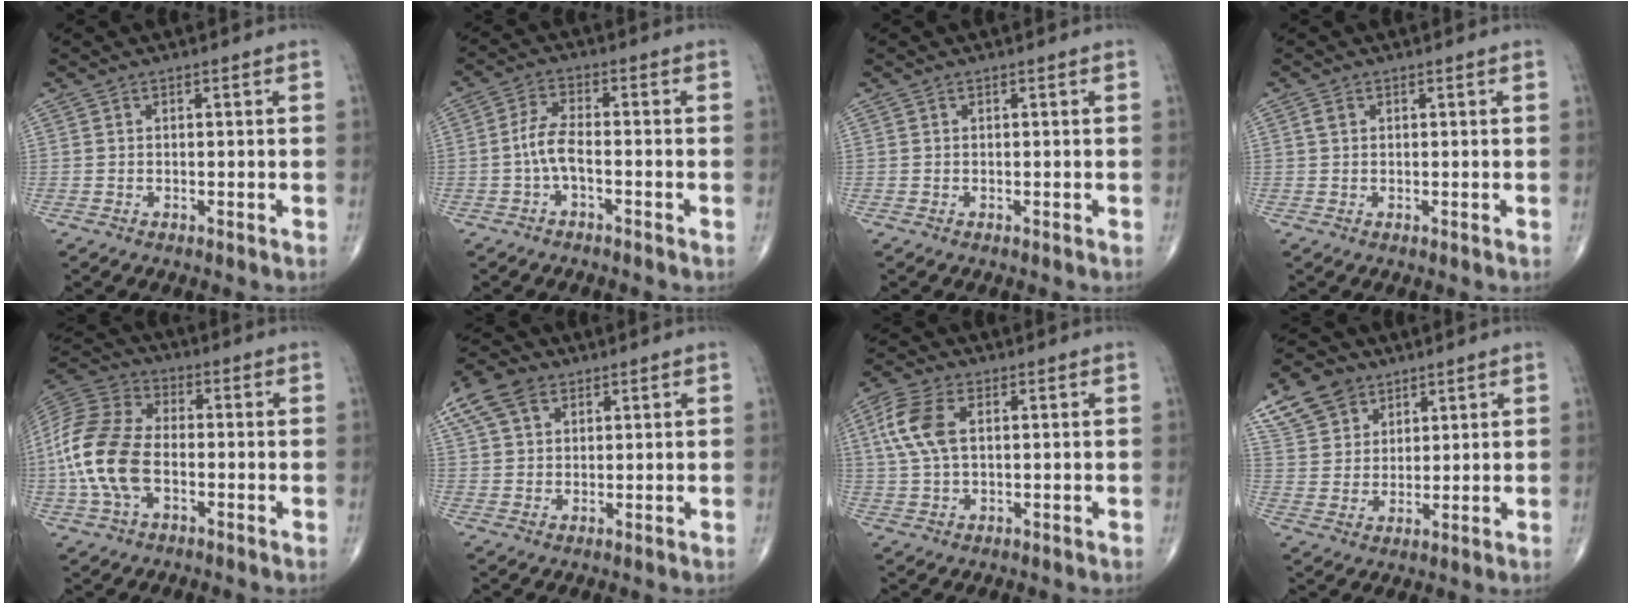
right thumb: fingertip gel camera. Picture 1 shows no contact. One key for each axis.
{"total": 4.6, "fx": -1.5, "fy": 1.7, "fz": 4.0, "tx": -0.086, "ty": 0.020, "tz": -0.033}
{"total": 0.0}
{"total": 1.2, "fx": 0.4, "fy": 0.8, "fz": 0.7, "tx": -0.017, "ty": 0.005, "tz": 0.008}
{"total": 16.3, "fx": -2.5, "fy": 9.8, "fz": 12.7, "tx": -0.276, "ty": 0.024, "tz": -0.050}
{"total": 10.3, "fx": 5.4, "fy": 6.8, "fz": 5.7, "tx": -0.119, "ty": 0.014, "tz": 0.102}
{"total": 8.9, "fx": 2.1, "fy": 4.8, "fz": 7.1, "tx": -0.169, "ty": 0.011, "tz": 0.040}
{"total": 9.7, "fx": 5.9, "fy": 6.8, "fz": 3.5, "tx": -0.049, "ty": -0.016, "tz": 0.119}